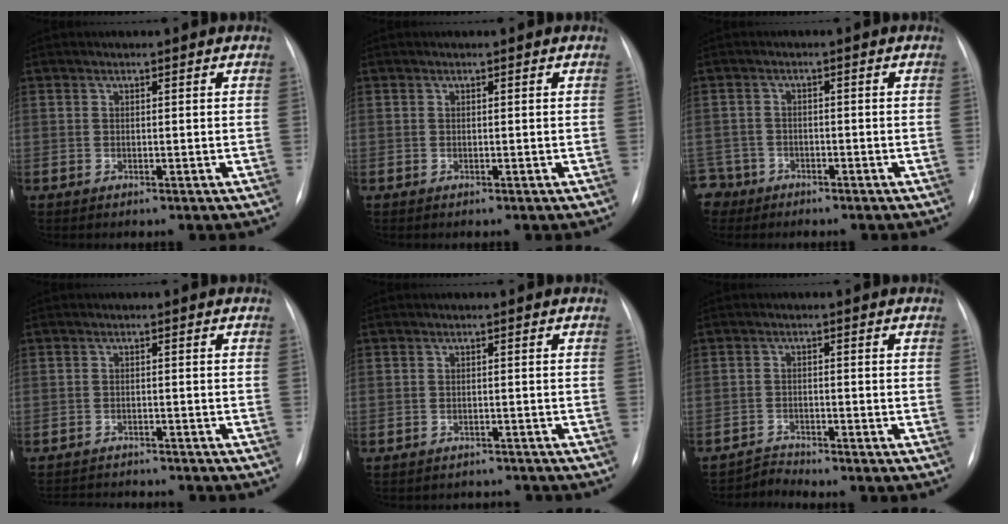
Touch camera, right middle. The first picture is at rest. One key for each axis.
{"total": 0.0}
{"total": 4.6, "fx": -3.4, "fy": 3.1, "fz": -0.7, "tx": 0.013, "ty": 0.004, "tz": -0.066}
{"total": 8.6, "fx": -8.2, "fy": 1.4, "fz": 2.2, "tx": -0.033, "ty": 0.001, "tz": -0.109}
{"total": 3.9, "fx": -3.7, "fy": 1.2, "fz": -0.4, "tx": 0.010, "ty": 0.004, "tz": -0.044}
{"total": 2.4, "fx": -2.0, "fy": -0.6, "fz": -1.2, "tx": 0.030, "ty": -0.015, "tz": -0.036}